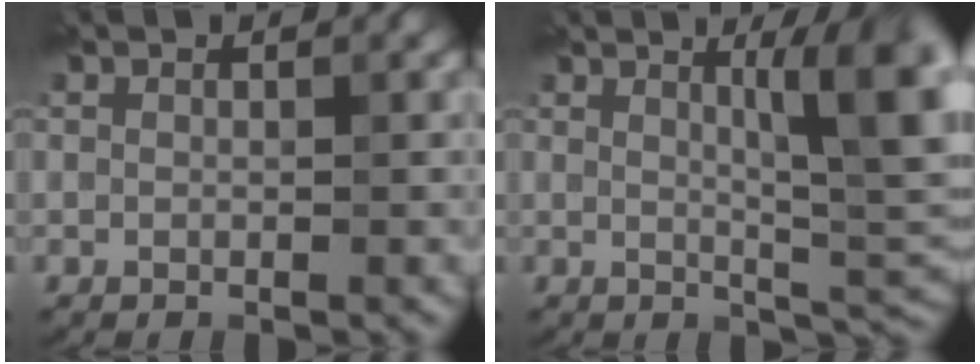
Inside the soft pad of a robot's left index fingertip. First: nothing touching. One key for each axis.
{"total": 8.5, "fx": 2.4, "fy": 2.0, "fz": 7.9, "tx": -0.097, "ty": 0.008, "tz": 0.040}